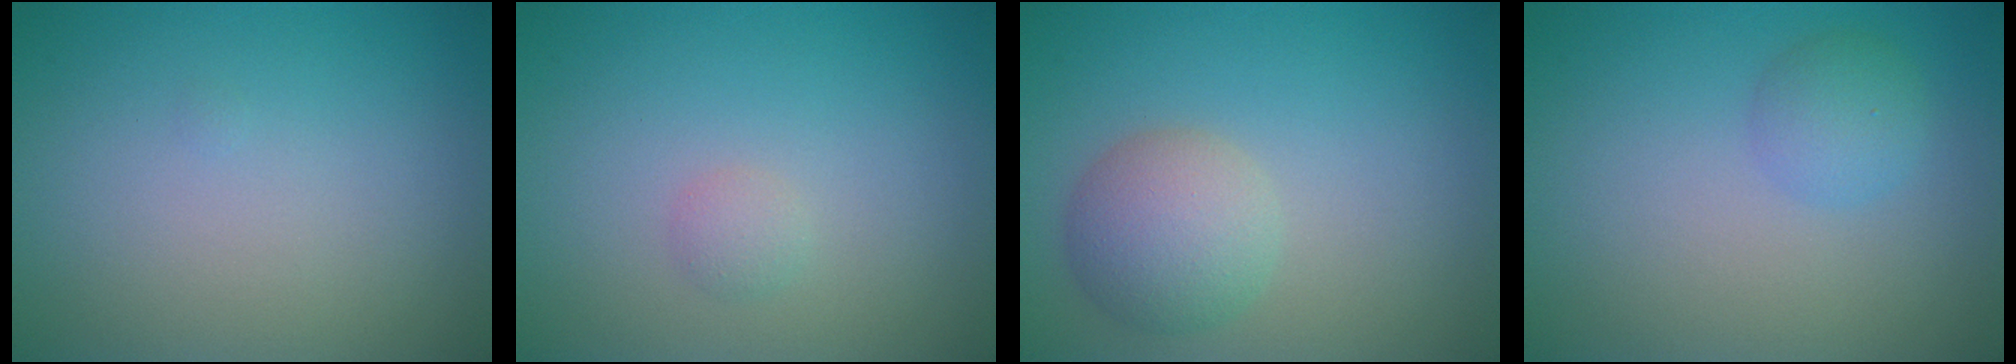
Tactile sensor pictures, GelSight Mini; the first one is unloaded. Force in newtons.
{"total": 0.9, "press": 0.9, "slide": 0.0}
{"total": 3.8, "press": 3.8, "slide": 0.3}
{"total": 2.0, "press": 2.0, "slide": 0.1}